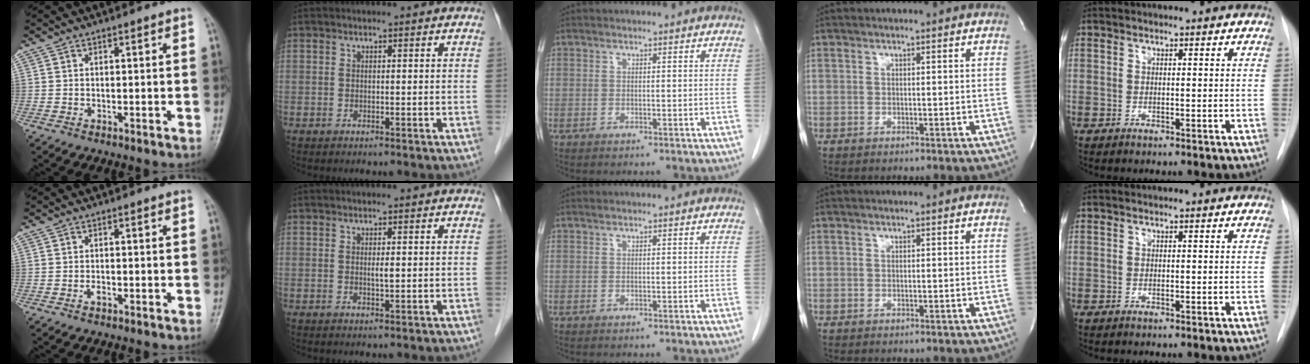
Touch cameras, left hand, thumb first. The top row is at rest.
{"thumb": {"total": 1.2, "force": [-0.5, 0.7, 0.8], "torque": [-0.012, 0.003, -0.010]}, "index": {"total": 1.0, "force": [0.2, 0.1, 0.9], "torque": [-0.021, -0.001, 0.003]}}